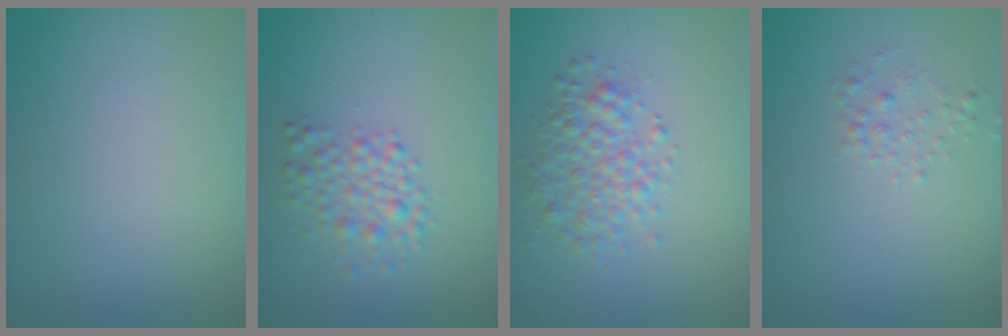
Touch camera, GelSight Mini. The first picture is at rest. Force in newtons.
{"total": 2.7, "press": 2.7, "slide": 0.1}
{"total": 3.2, "press": 3.2, "slide": 0.1}
{"total": 1.1, "press": 1.1, "slide": 0.1}